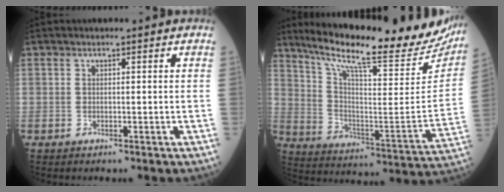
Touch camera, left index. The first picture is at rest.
{"total": 27.7, "force": [23.9, 2.6, 13.7], "torque": [-0.229, -0.080, 0.329]}